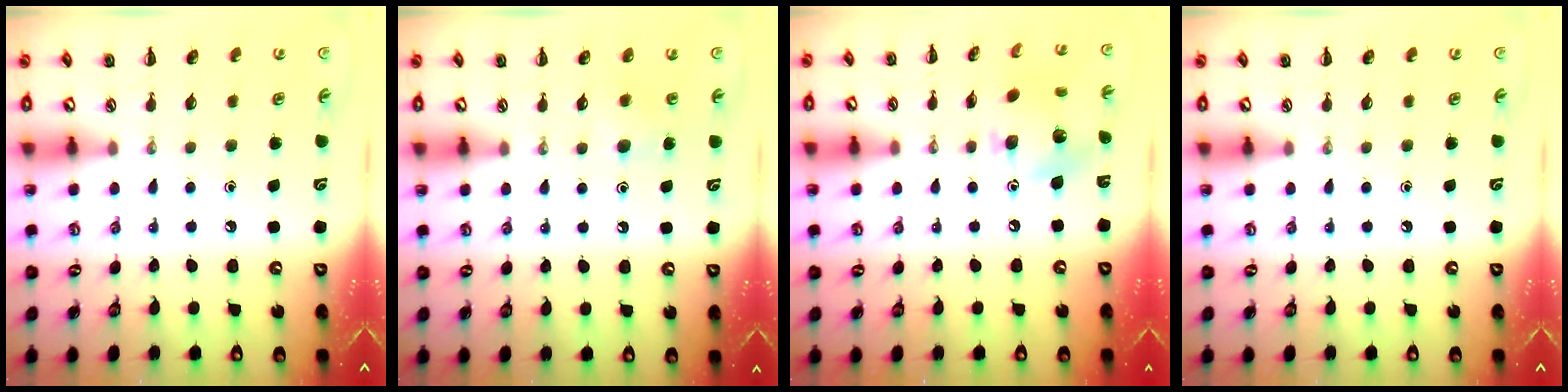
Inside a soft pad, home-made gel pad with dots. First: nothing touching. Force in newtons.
{"total": 3.9, "press": 3.6, "slide": 1.5}
{"total": 8.1, "press": 8.1, "slide": 0.2}
{"total": 0.0}